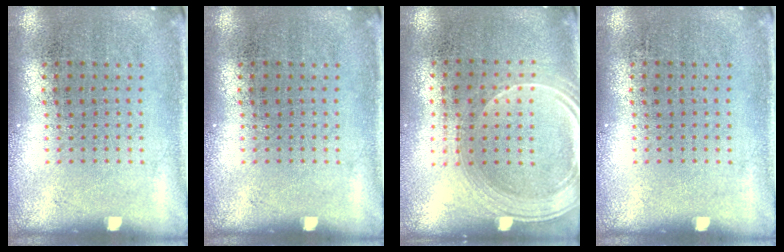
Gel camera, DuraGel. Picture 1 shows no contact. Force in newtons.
{"total": 0.0}
{"total": 1.6, "press": 1.4, "slide": 0.8}
{"total": 0.0}